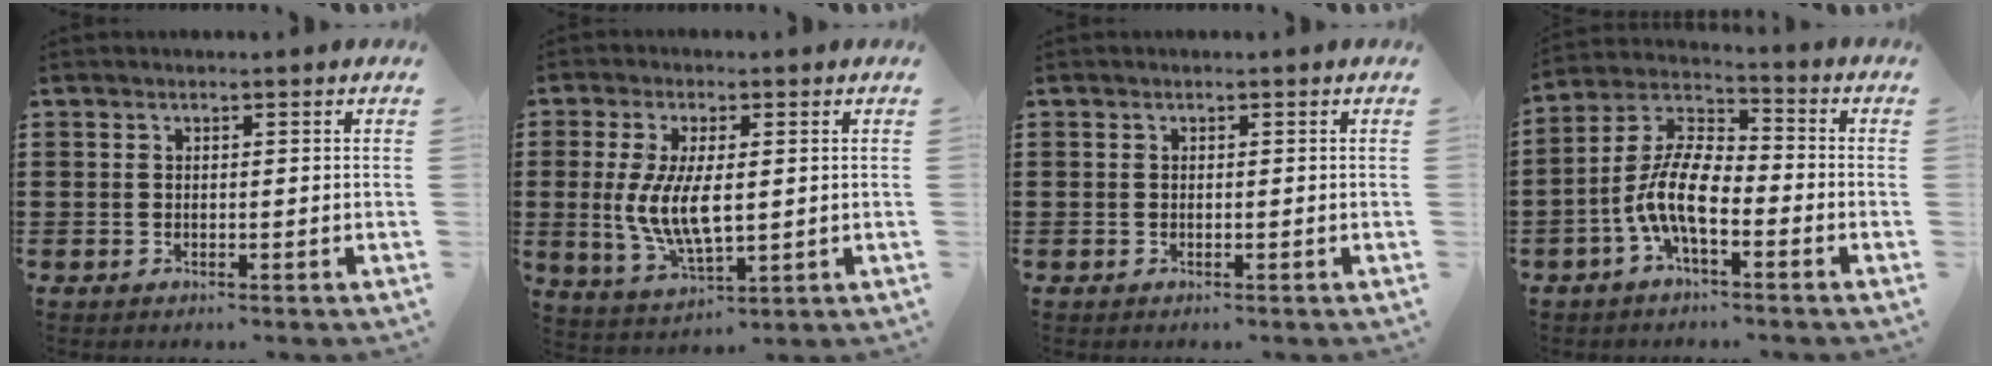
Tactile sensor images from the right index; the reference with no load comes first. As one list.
[{"total": 8.1, "force": [0.3, 3.3, 7.4], "torque": [-0.159, 0.000, 0.003]}, {"total": 0.0}, {"total": 9.6, "force": [-3.7, 3.8, 8.0], "torque": [-0.196, -0.006, -0.077]}]